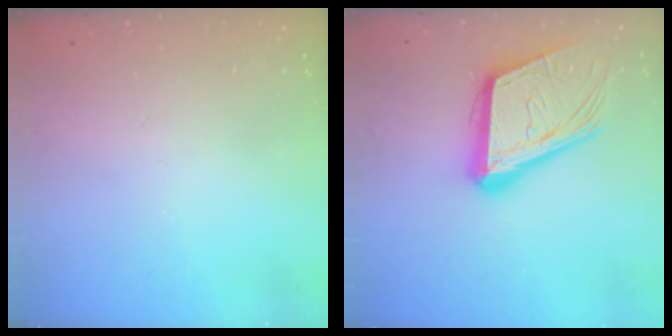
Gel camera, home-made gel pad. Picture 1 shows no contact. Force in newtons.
{"total": 20.1, "press": 19.6, "slide": 4.5}